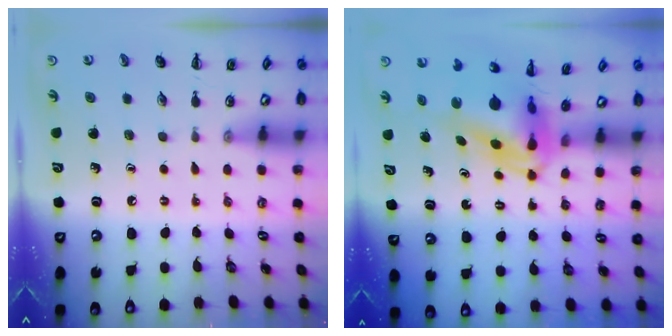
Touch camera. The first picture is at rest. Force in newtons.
{"total": 6.7, "press": 6.3, "slide": 2.2}